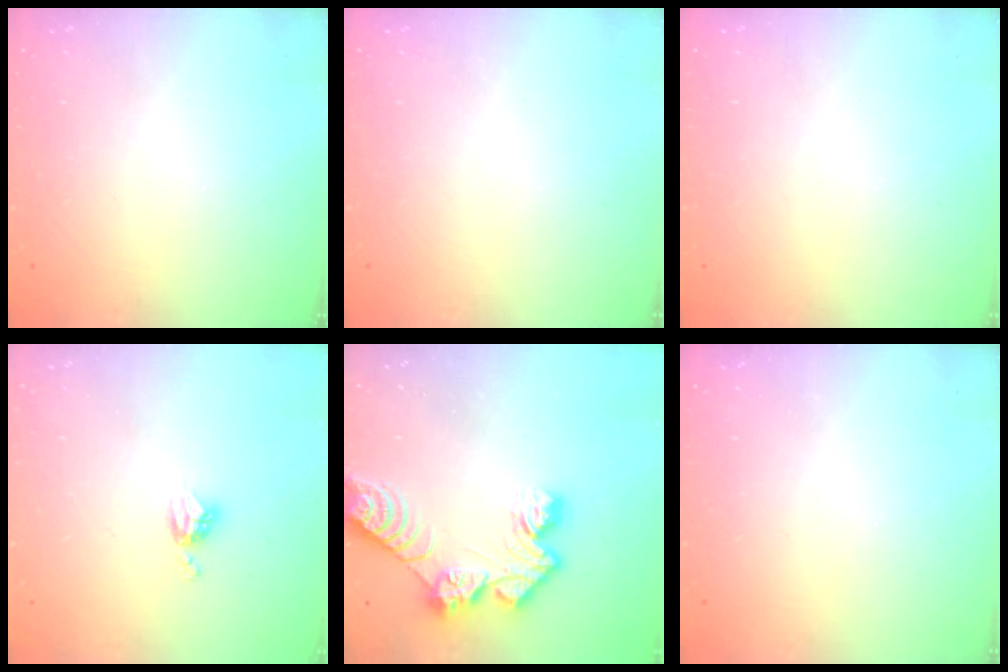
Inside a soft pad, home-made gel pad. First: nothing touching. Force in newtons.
{"total": 0.0}
{"total": 0.0}
{"total": 5.4, "press": 5.4, "slide": 0.5}
{"total": 11.8, "press": 11.7, "slide": 1.1}
{"total": 0.0}